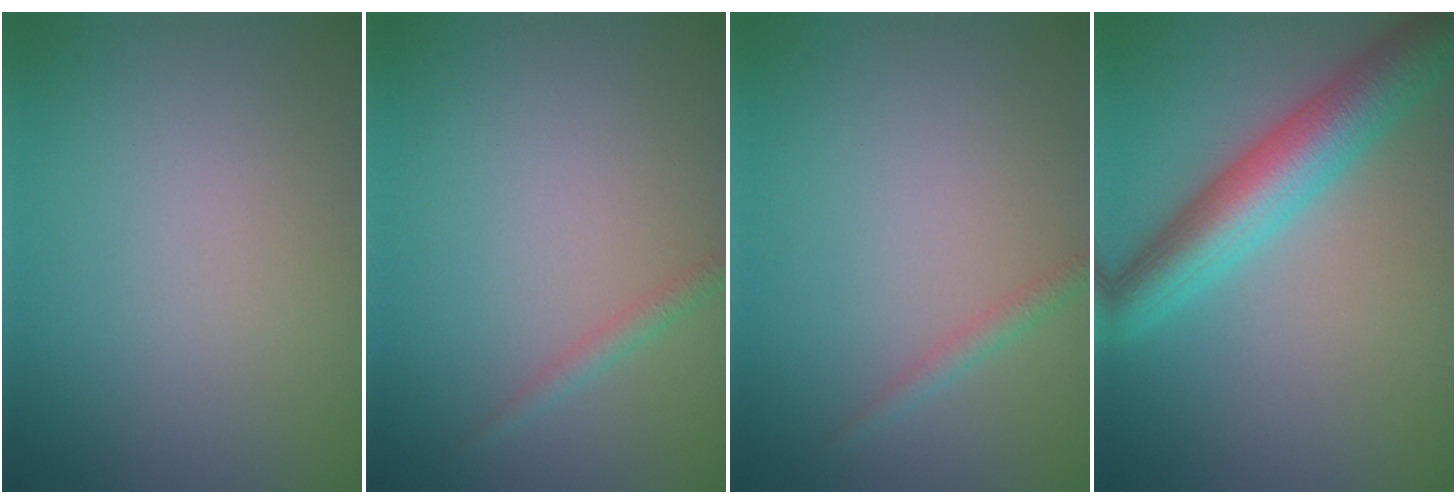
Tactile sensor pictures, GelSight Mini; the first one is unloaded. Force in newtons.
{"total": 1.2, "press": 1.2, "slide": 0.1}
{"total": 1.2, "press": 1.2, "slide": 0.1}
{"total": 6.9, "press": 6.9, "slide": 0.3}